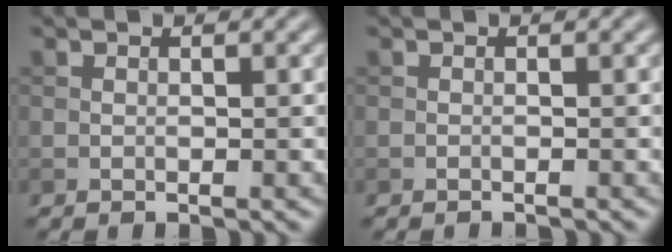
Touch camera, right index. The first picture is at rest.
{"total": 0.5, "force": [-0.5, 0.0, 0.0], "torque": [0.003, -0.001, -0.010]}